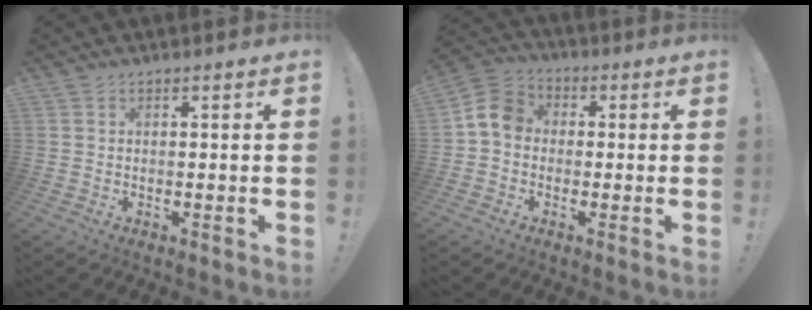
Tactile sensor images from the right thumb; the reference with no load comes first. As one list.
[{"total": 8.5, "force": [-0.3, 6.8, 5.0], "torque": [-0.090, 0.024, 0.001]}]